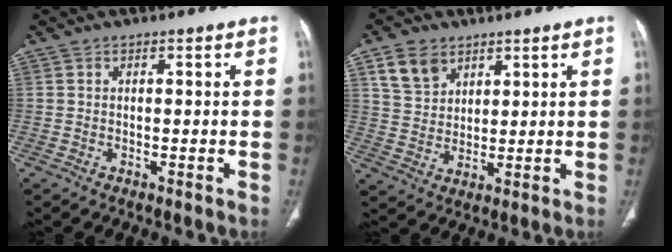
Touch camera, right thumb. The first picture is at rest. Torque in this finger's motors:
{"motor_torque": [-0.44, 0.75, 0.11, -0.20, 0.03]}